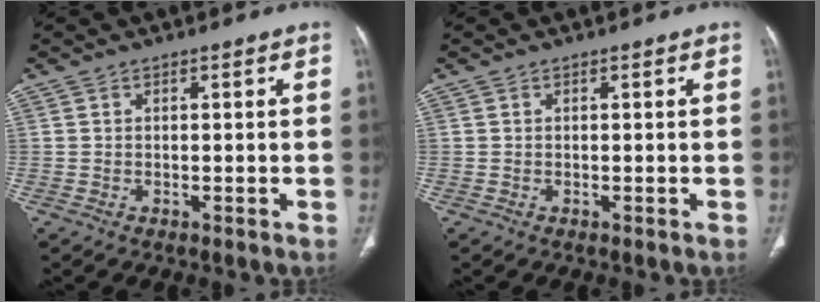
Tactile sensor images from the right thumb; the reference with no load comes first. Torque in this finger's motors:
{"motor_torque": [-0.08, -0.22, 0.32, -0.13, -0.04]}